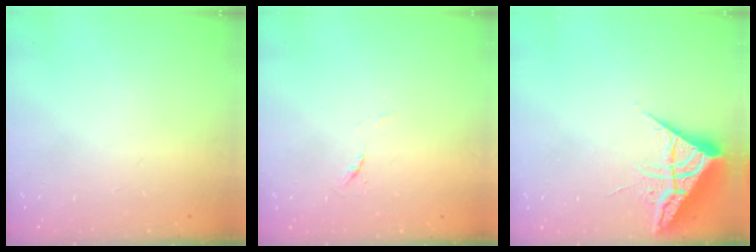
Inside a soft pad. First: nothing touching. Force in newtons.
{"total": 4.0, "press": 4.0, "slide": 0.6}
{"total": 7.1, "press": 7.1, "slide": 0.4}